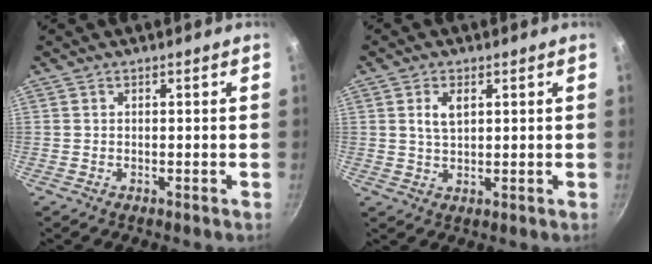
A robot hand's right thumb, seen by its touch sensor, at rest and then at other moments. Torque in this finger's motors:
{"motor_torque": [-0.04, -0.41, -0.11, 0.06, 0.14]}